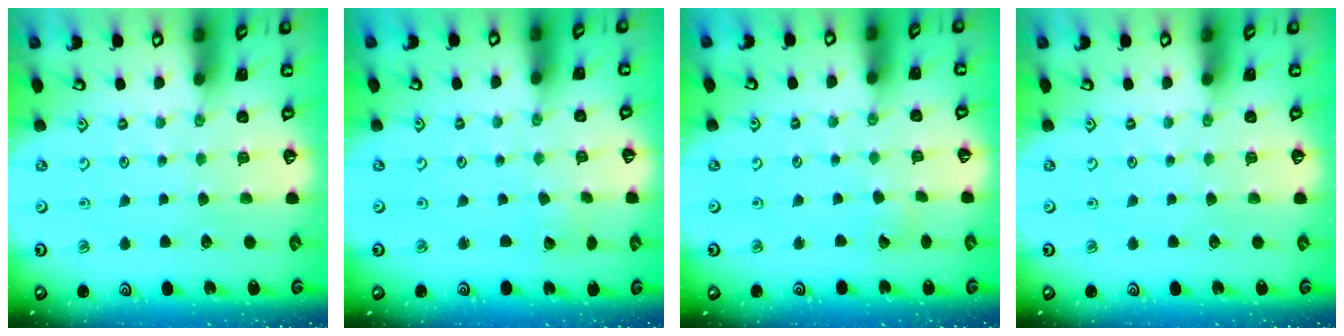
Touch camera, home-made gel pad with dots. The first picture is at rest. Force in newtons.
{"total": 2.2, "press": 2.2, "slide": 0.2}
{"total": 2.7, "press": 2.7, "slide": 0.3}
{"total": 0.0}